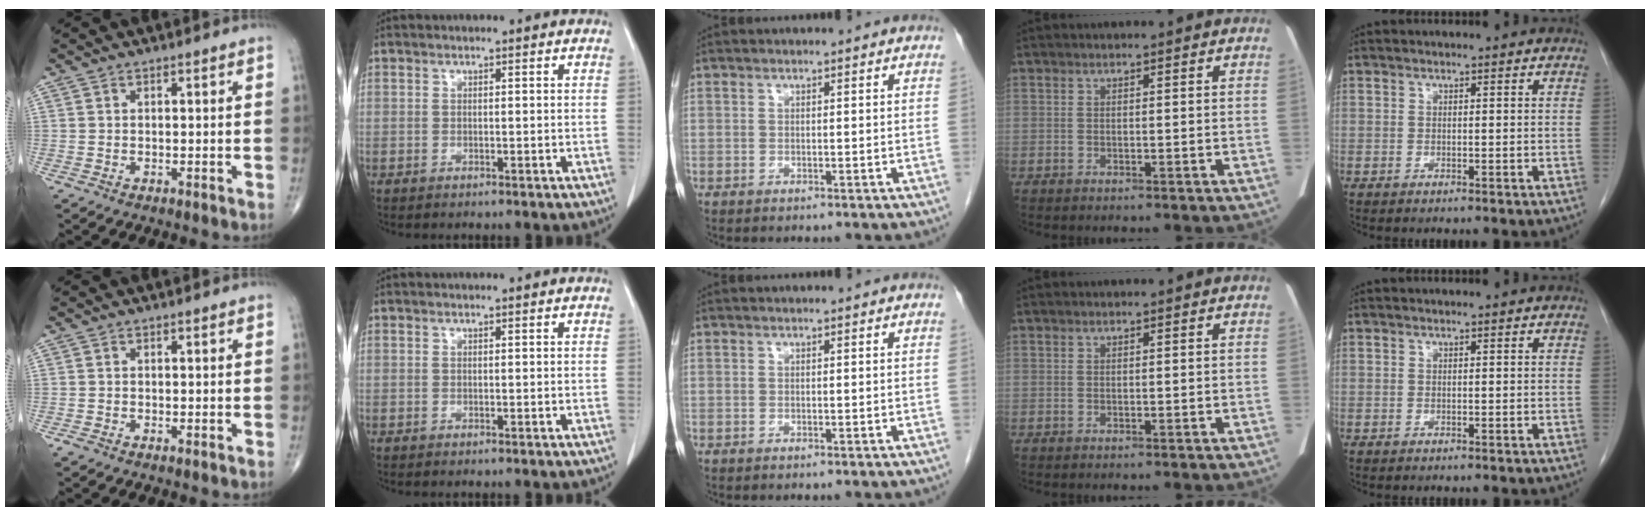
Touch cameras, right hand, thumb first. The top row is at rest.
{"thumb": {"total": 0.7, "force": [-0.3, 0.3, 0.5], "torque": [-0.011, 0.001, -0.008]}}